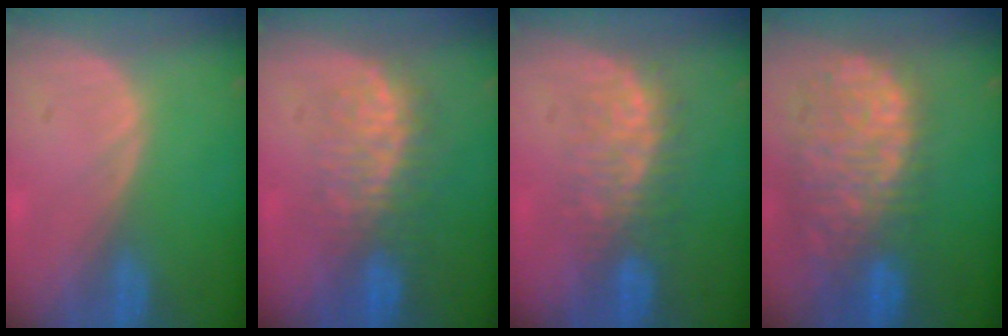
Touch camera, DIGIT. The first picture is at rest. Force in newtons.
{"total": 7.8, "press": 7.5, "slide": 2.0}
{"total": 6.7, "press": 6.6, "slide": 1.2}
{"total": 12.7, "press": 10.5, "slide": 7.1}